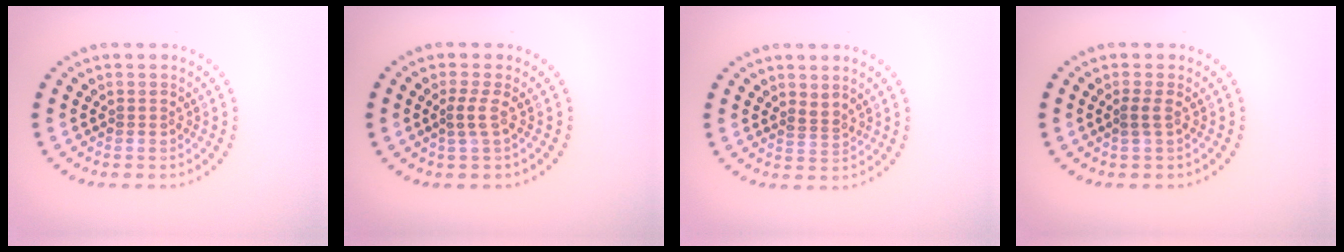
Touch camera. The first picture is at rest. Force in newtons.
{"total": 1.4, "press": 0.9, "slide": 1.0}
{"total": 1.2, "press": 0.7, "slide": 1.0}
{"total": 0.9, "press": 0.8, "slide": 0.5}